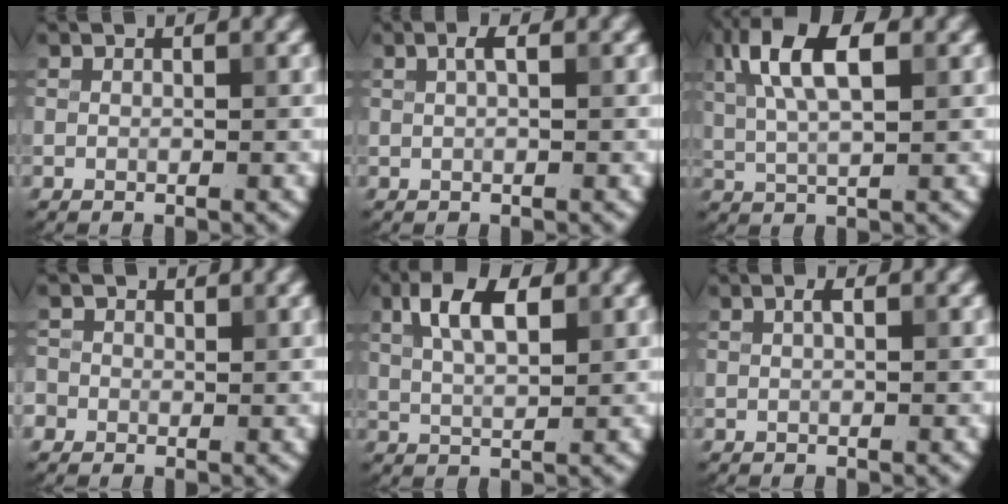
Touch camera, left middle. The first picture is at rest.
{"total": 1.2, "force": [0.4, 0.3, 1.0], "torque": [-0.020, 0.004, 0.007]}
{"total": 7.3, "force": [2.5, 2.9, 6.2], "torque": [-0.122, 0.020, 0.039]}
{"total": 1.8, "force": [0.2, 1.8, 0.4], "torque": [-0.001, 0.009, -0.006]}
{"total": 4.9, "force": [2.1, 2.2, 3.9], "torque": [-0.077, 0.008, 0.036]}
{"total": 0.8, "force": [0.3, 0.2, 0.7], "torque": [-0.013, 0.004, 0.006]}